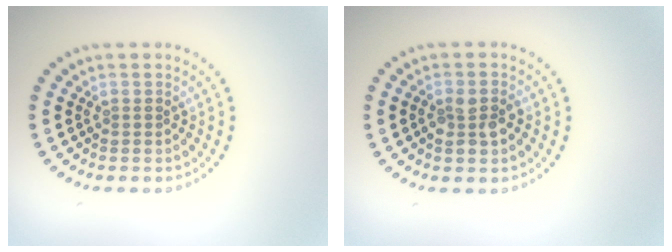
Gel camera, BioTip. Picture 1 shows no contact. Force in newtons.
{"total": 2.5, "press": 2.4, "slide": 0.6}